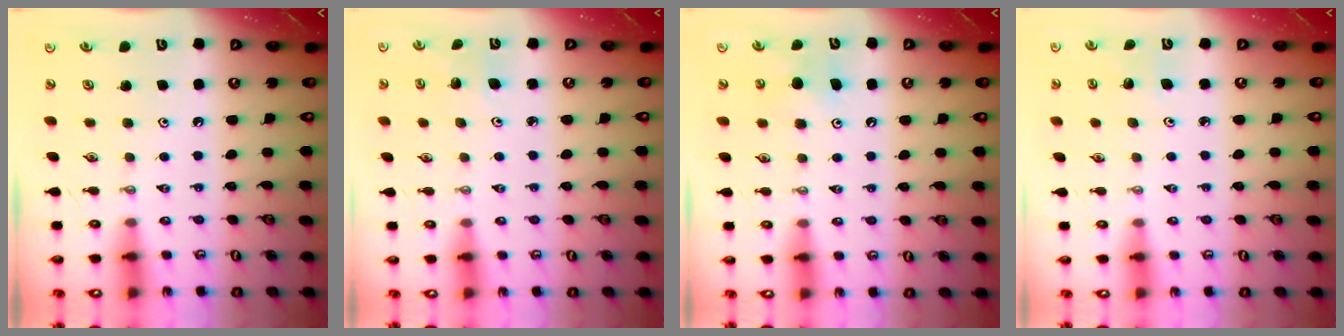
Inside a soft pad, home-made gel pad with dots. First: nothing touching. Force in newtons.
{"total": 3.4, "press": 3.3, "slide": 0.9}
{"total": 5.7, "press": 5.7, "slide": 0.3}
{"total": 2.8, "press": 2.6, "slide": 1.2}